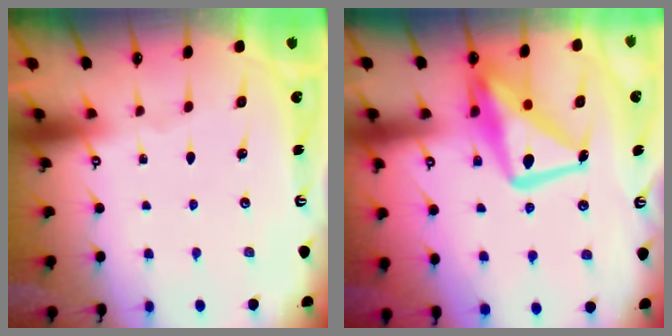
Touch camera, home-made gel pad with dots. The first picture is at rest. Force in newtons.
{"total": 17.2, "press": 17.2, "slide": 1.7}